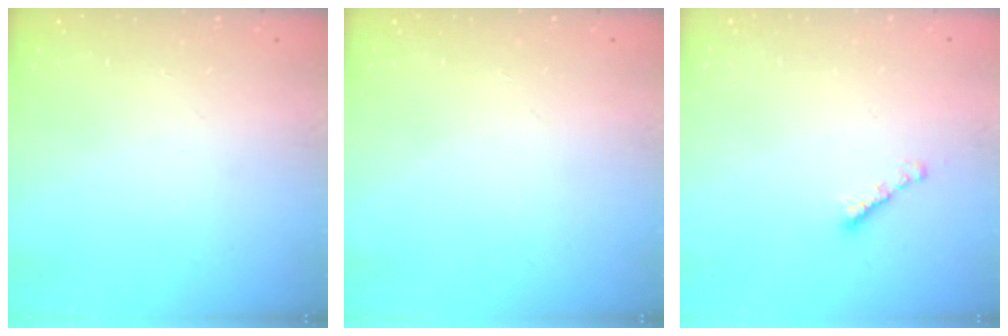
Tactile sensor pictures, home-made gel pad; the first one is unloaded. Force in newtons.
{"total": 0.0}
{"total": 2.3, "press": 2.2, "slide": 0.4}